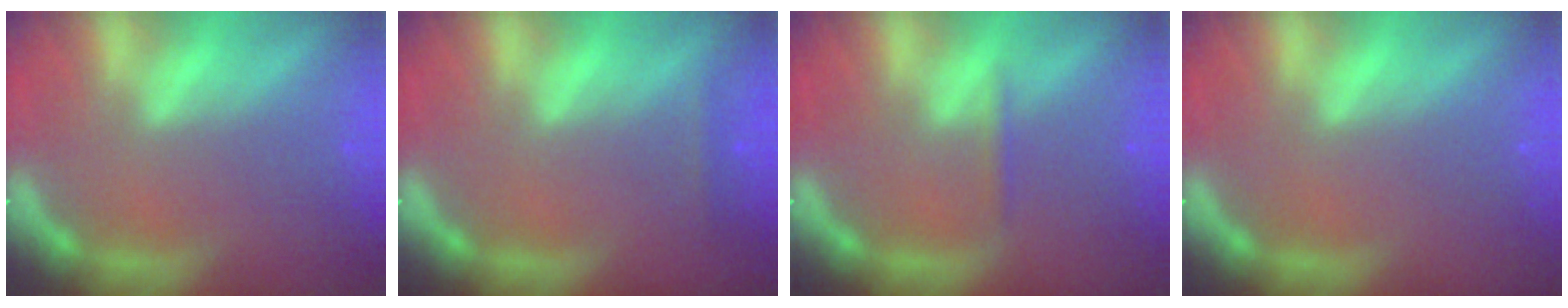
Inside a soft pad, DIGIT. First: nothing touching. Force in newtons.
{"total": 0.9}
{"total": 0.9}
{"total": 0.0}